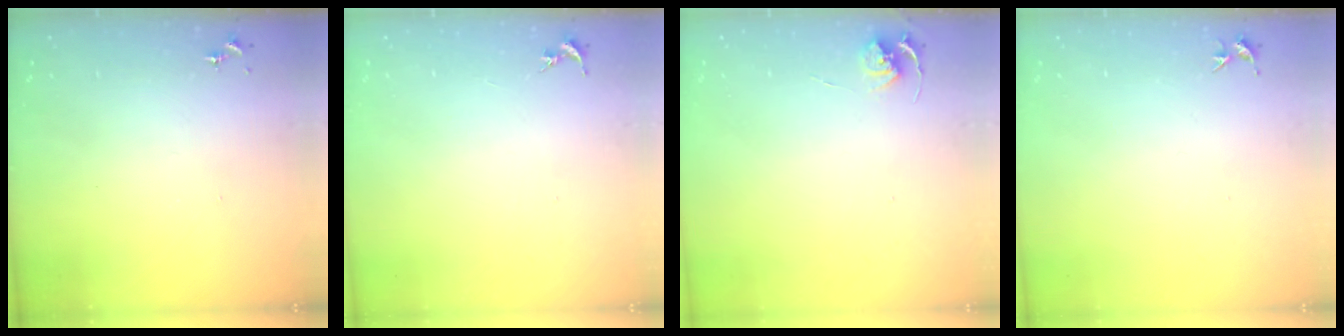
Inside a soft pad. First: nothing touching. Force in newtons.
{"total": 0.0}
{"total": 5.3, "press": 5.2, "slide": 0.6}
{"total": 3.3, "press": 3.3, "slide": 0.4}